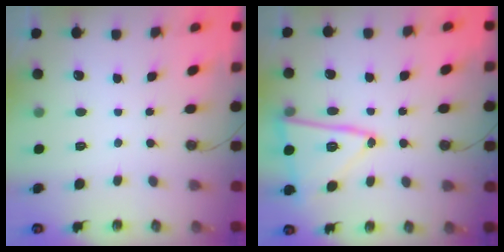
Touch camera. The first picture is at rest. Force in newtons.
{"total": 15.8, "press": 15.6, "slide": 2.5}